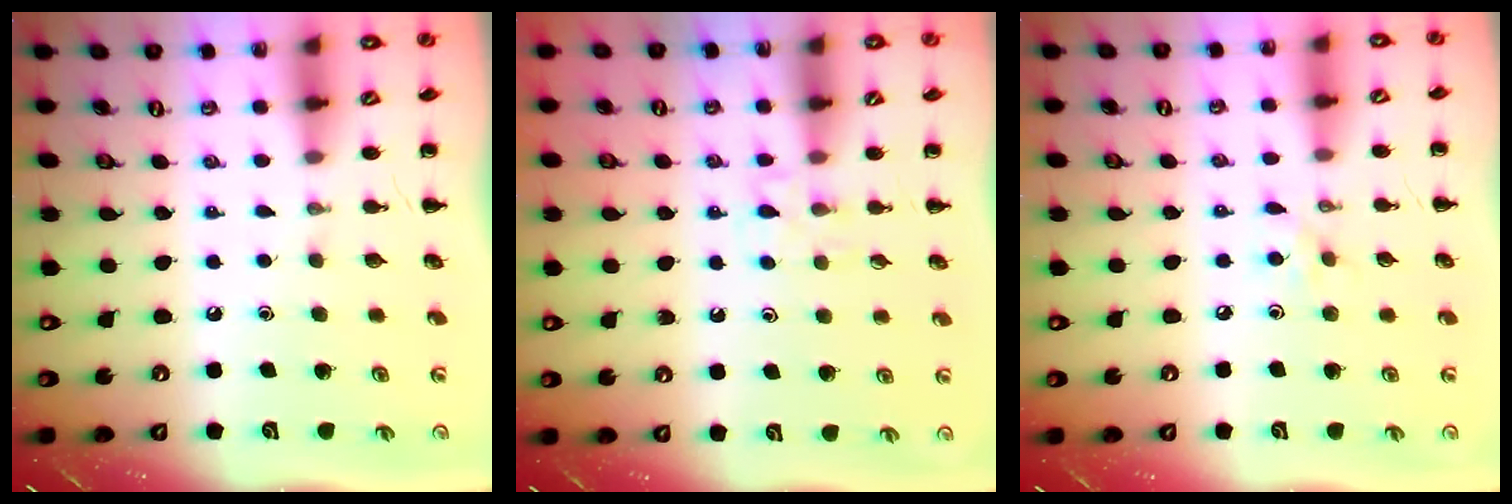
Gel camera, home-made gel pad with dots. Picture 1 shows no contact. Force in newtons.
{"total": 5.6, "press": 5.4, "slide": 1.7}
{"total": 3.8, "press": 3.6, "slide": 1.2}